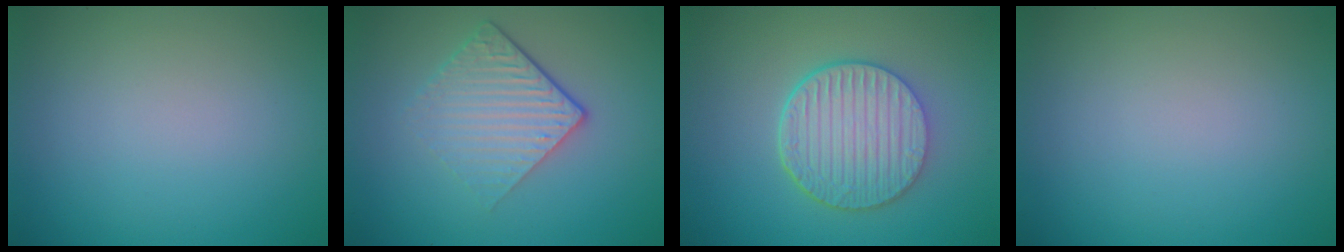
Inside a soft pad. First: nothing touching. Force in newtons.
{"total": 4.4, "press": 2.9, "slide": 3.3}
{"total": 6.3, "press": 4.7, "slide": 4.1}
{"total": 0.0}